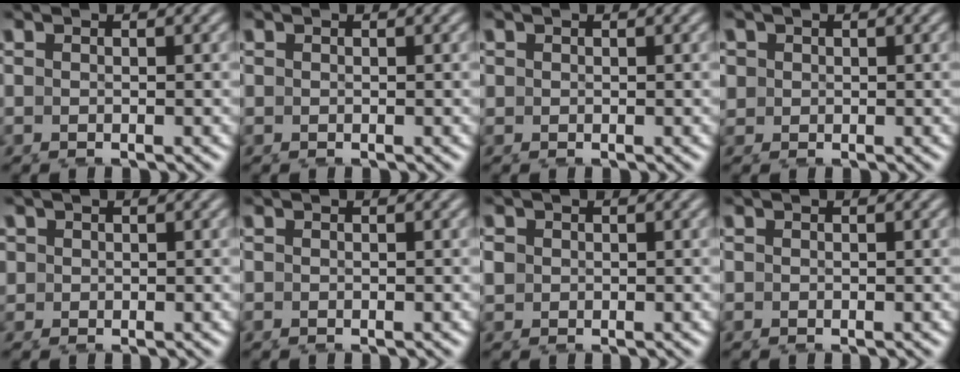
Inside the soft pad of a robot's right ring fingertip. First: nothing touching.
{"total": 0.0}
{"total": 0.6, "force": [0.1, 0.5, -0.2], "torque": [-0.001, -0.008, 0.009]}
{"total": 2.3, "force": [0.3, 2.2, 0.6], "torque": [-0.025, -0.016, 0.015]}
{"total": 1.6, "force": [0.3, 1.6, 0.2], "torque": [-0.016, -0.014, 0.014]}
{"total": 0.0}
{"total": 1.5, "force": [0.0, 1.4, 0.4], "torque": [-0.023, -0.013, 0.010]}
{"total": 0.0}